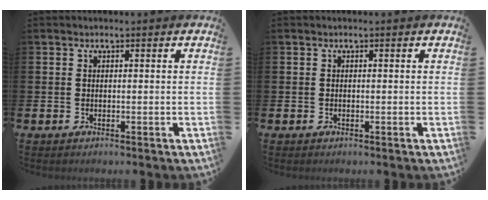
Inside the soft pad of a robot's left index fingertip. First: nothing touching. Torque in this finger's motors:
{"motor_torque": [-0.29, 0.04, 0.01, -0.01]}